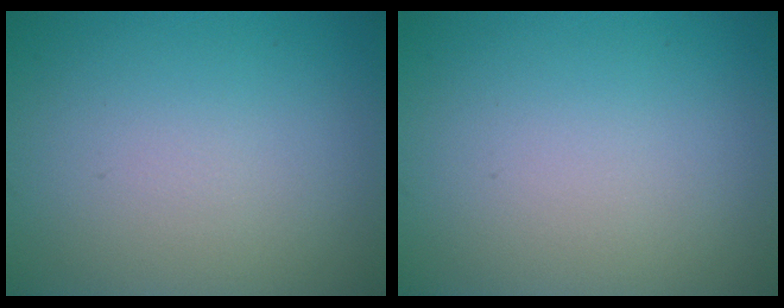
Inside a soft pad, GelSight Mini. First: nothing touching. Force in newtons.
{"total": 0.0}